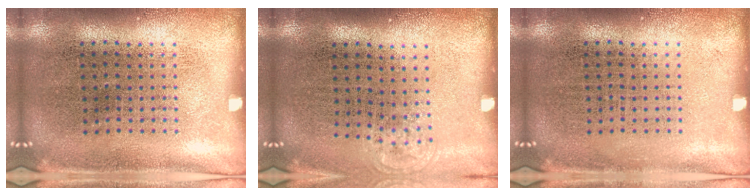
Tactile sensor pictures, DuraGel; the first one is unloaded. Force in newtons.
{"total": 0.6, "press": 0.4, "slide": 0.3}
{"total": 0.0}